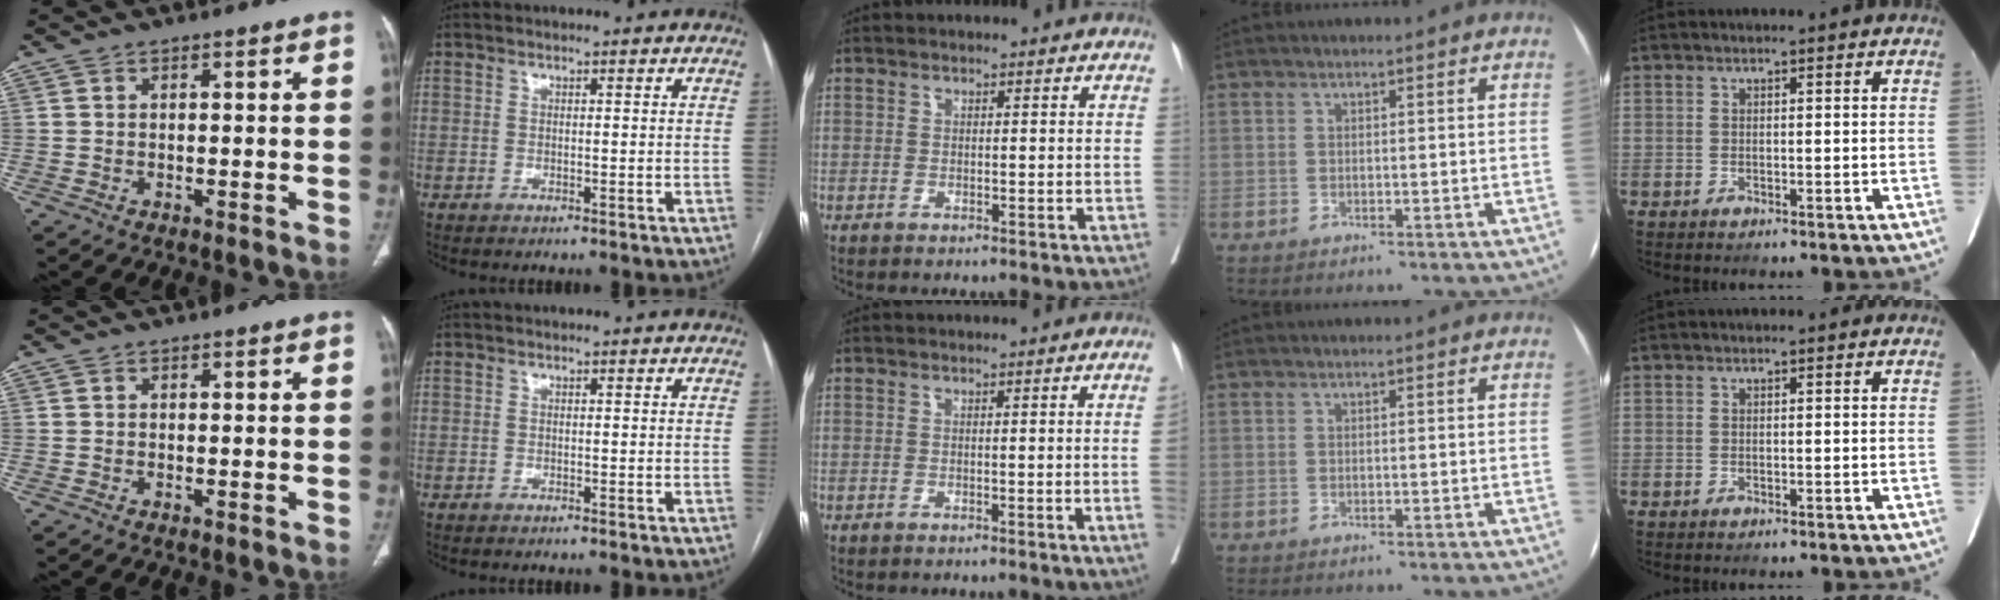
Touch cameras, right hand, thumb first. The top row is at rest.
{"middle": {"total": 2.2, "force": [-0.4, -0.8, 2.0], "torque": [-0.025, -0.002, -0.005]}}